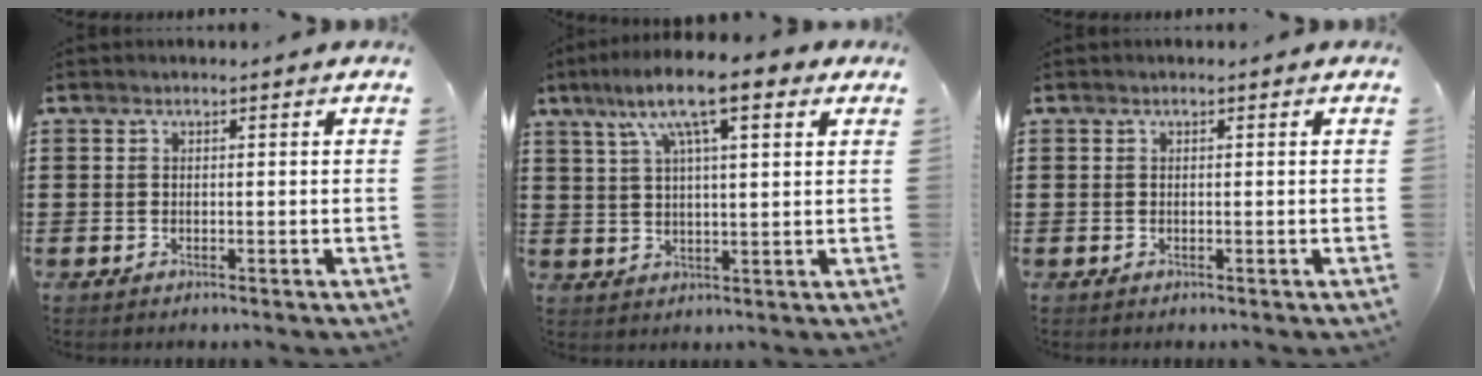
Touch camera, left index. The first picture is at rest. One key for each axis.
{"total": 11.7, "fx": 7.0, "fy": 2.9, "fz": 9.0, "tx": -0.176, "ty": -0.005, "tz": 0.117}
{"total": 0.0}